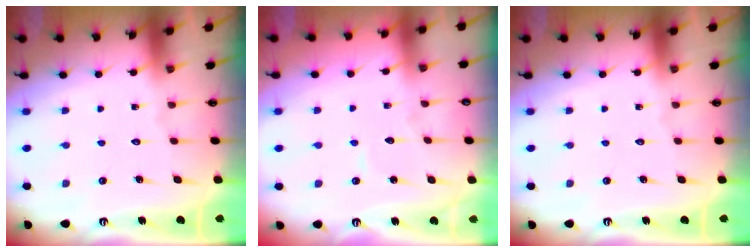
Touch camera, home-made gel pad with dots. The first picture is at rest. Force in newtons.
{"total": 3.8, "press": 3.8, "slide": 0.1}
{"total": 0.0}